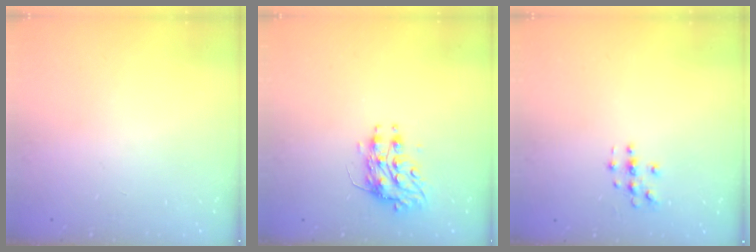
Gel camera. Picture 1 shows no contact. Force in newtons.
{"total": 8.3, "press": 8.2, "slide": 0.6}
{"total": 3.4, "press": 3.4, "slide": 0.2}